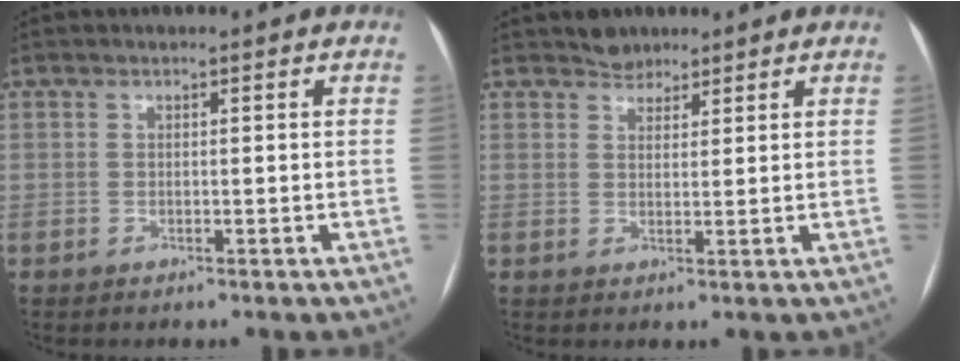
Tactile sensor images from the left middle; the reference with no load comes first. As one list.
[{"total": 2.5, "force": [2.1, 1.3, 0.0], "torque": [0.003, 0.005, 0.032]}]